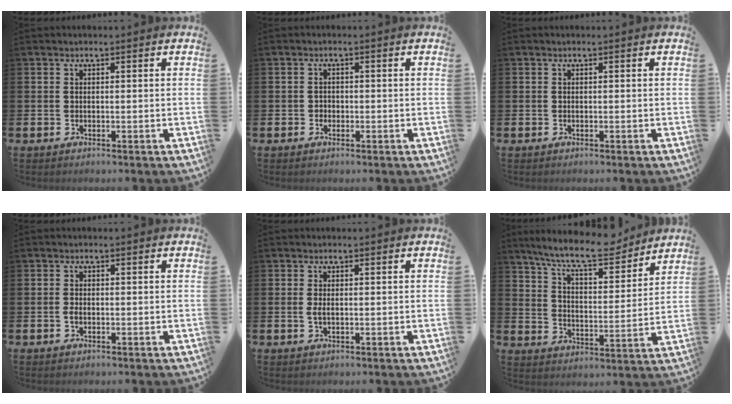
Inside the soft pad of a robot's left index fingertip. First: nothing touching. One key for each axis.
{"total": 1.1, "fx": -0.4, "fy": 0.9, "fz": 0.2, "tx": -0.005, "ty": 0.005, "tz": -0.011}
{"total": 0.0}
{"total": 1.1, "fx": -0.5, "fy": 0.6, "fz": 0.7, "tx": -0.022, "ty": 0.005, "tz": -0.008}
{"total": 1.2, "fx": -0.1, "fy": 0.5, "fz": 1.1, "tx": -0.021, "ty": 0.003, "tz": -0.003}
{"total": 10.3, "fx": 9.2, "fy": 1.8, "fz": 4.3, "tx": -0.104, "ty": -0.051, "tz": 0.160}